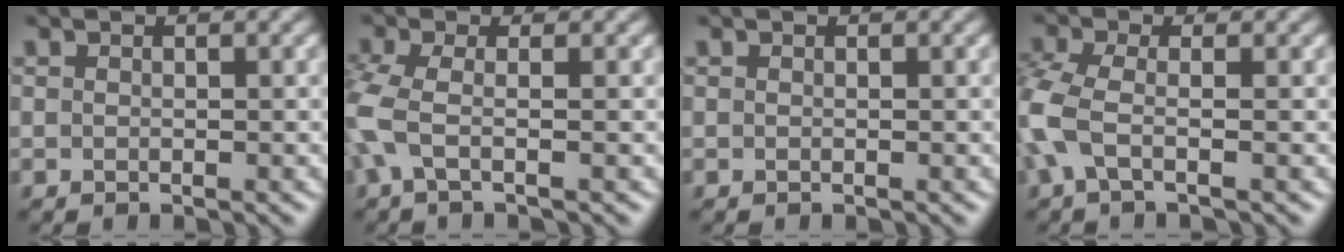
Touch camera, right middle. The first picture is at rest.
{"total": 3.2, "force": [-0.8, 1.0, 3.0], "torque": [-0.079, -0.005, -0.025]}
{"total": 0.0}
{"total": 3.9, "force": [-1.1, 1.6, 3.4], "torque": [-0.092, 0.001, -0.034]}